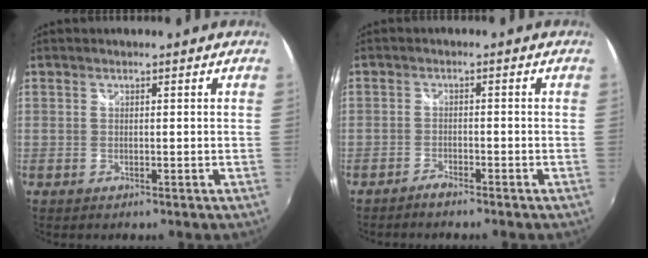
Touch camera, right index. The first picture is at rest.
{"total": 2.2, "force": [-2.1, 0.2, 0.6], "torque": [-0.025, -0.003, -0.040]}